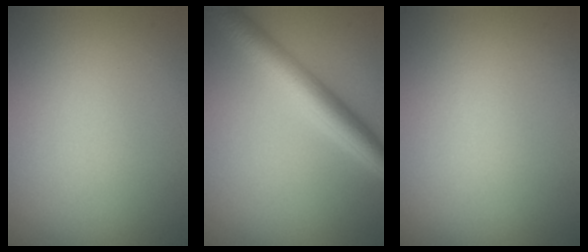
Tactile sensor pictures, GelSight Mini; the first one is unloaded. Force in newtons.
{"total": 5.0, "press": 5.0, "slide": 0.1}
{"total": 0.0}